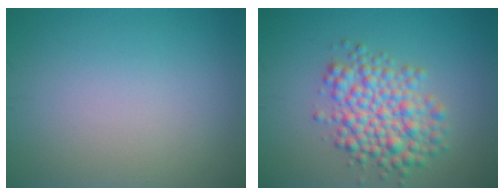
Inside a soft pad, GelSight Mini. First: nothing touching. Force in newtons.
{"total": 5.5, "press": 5.5, "slide": 0.2}